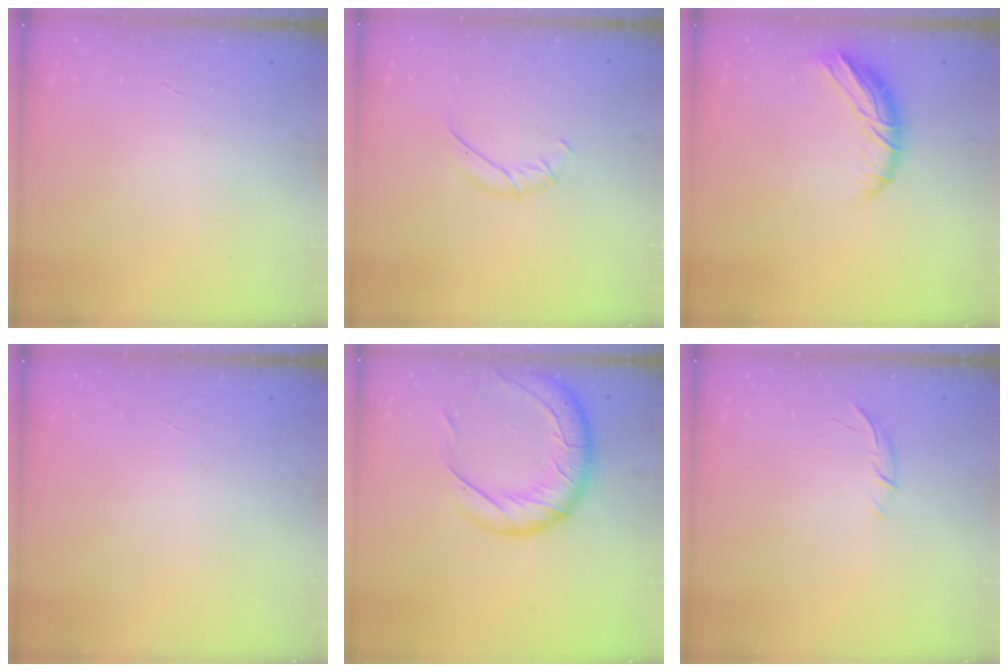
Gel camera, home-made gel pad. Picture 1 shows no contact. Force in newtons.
{"total": 6.4, "press": 6.2, "slide": 1.7}
{"total": 9.7, "press": 9.6, "slide": 1.3}
{"total": 0.0}
{"total": 21.1, "press": 20.8, "slide": 3.1}
{"total": 6.3, "press": 6.2, "slide": 1.0}